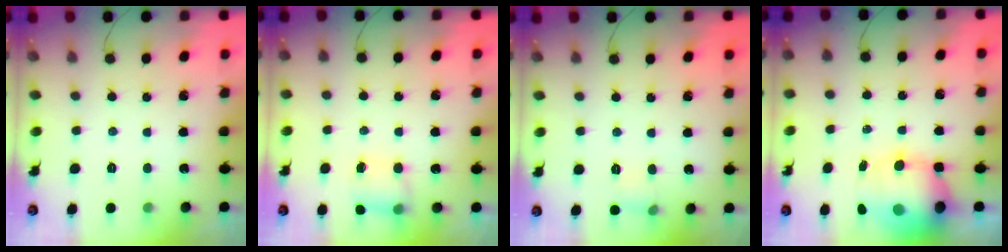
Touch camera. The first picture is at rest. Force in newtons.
{"total": 5.6, "press": 5.6, "slide": 0.6}
{"total": 4.5, "press": 4.3, "slide": 1.4}
{"total": 11.5, "press": 11.1, "slide": 3.1}